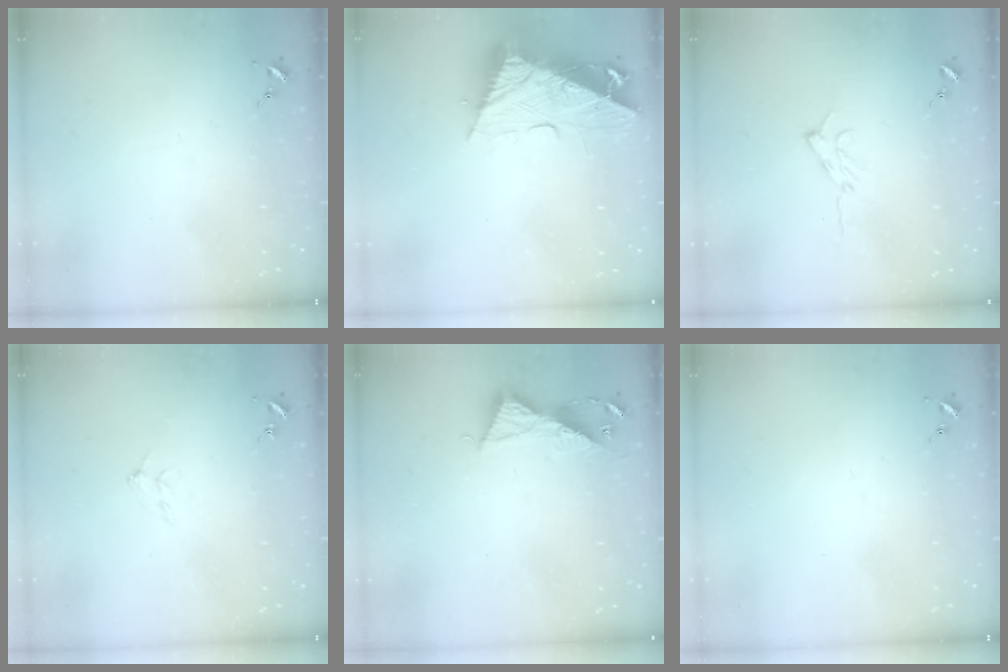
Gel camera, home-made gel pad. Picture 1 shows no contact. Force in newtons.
{"total": 16.6, "press": 16.5, "slide": 1.5}
{"total": 6.5, "press": 6.5, "slide": 0.8}
{"total": 5.0, "press": 5.0, "slide": 0.9}
{"total": 8.8, "press": 8.7, "slide": 0.5}
{"total": 0.0}